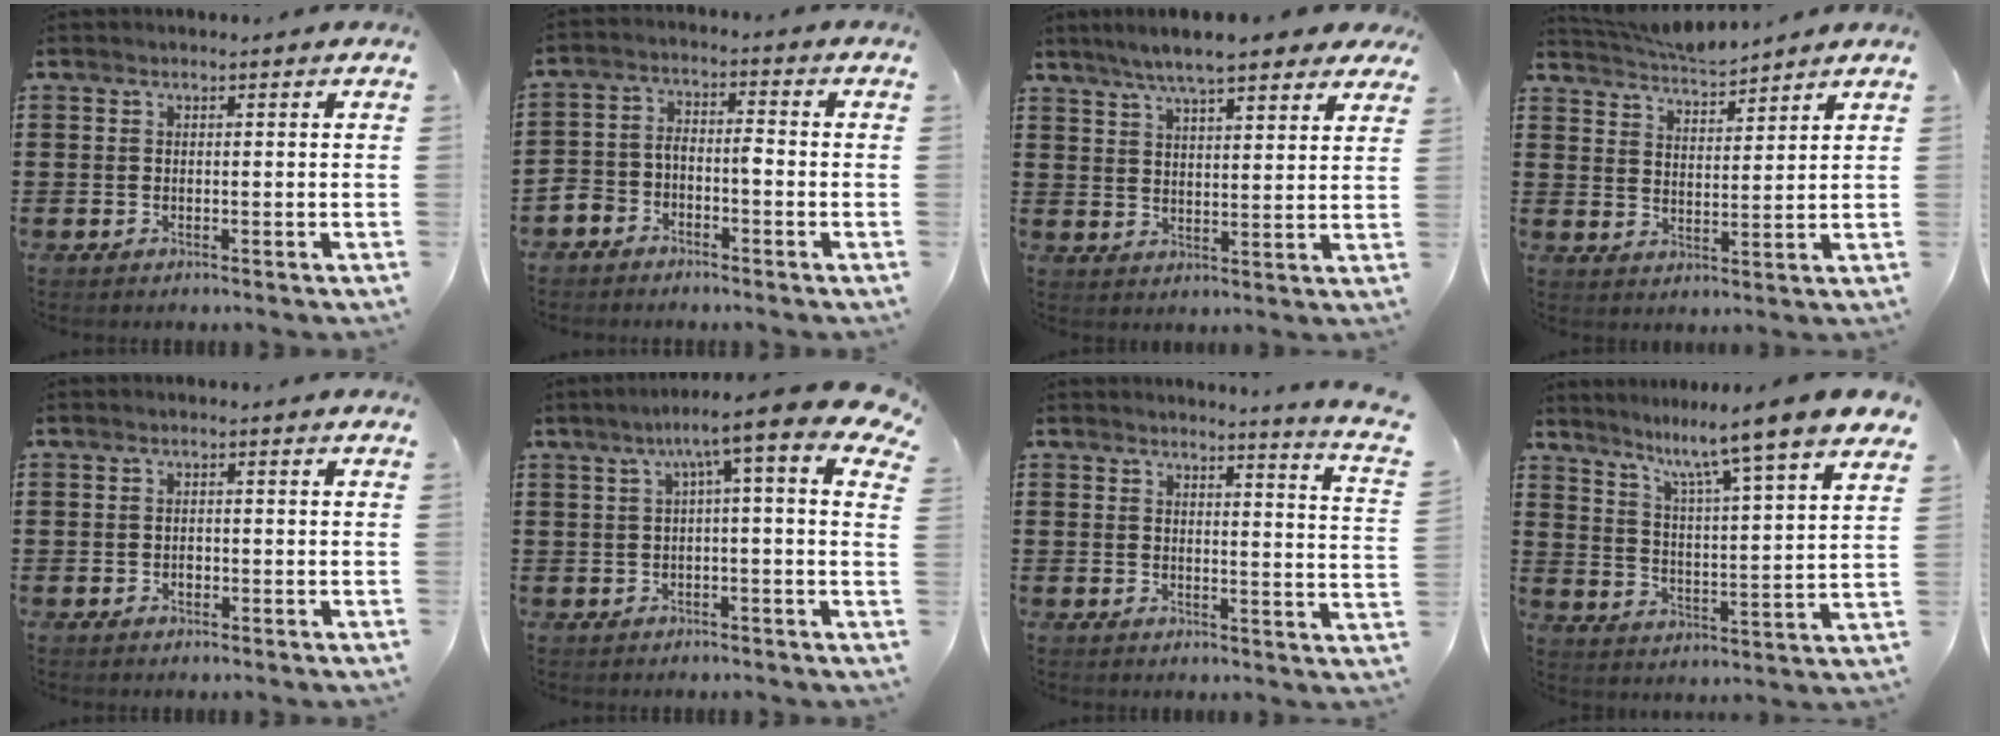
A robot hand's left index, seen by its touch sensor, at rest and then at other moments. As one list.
[{"total": 3.8, "force": [-3.1, 1.5, 1.5], "torque": [-0.038, 0.002, -0.066]}, {"total": 7.5, "force": [6.4, 0.9, 3.9], "torque": [-0.095, -0.010, 0.114]}, {"total": 4.6, "force": [4.5, 0.2, 0.8], "torque": [-0.032, -0.019, 0.080]}, {"total": 0.9, "force": [-0.3, 0.7, 0.6], "torque": [-0.014, 0.001, -0.006]}, {"total": 7.2, "force": [2.7, -0.1, 6.7], "torque": [-0.127, -0.020, 0.038]}, {"total": 3.0, "force": [2.7, -1.2, 0.7], "torque": [-0.017, -0.031, 0.041]}, {"total": 7.2, "force": [6.2, -1.7, 3.4], "torque": [-0.084, -0.060, 0.090]}]